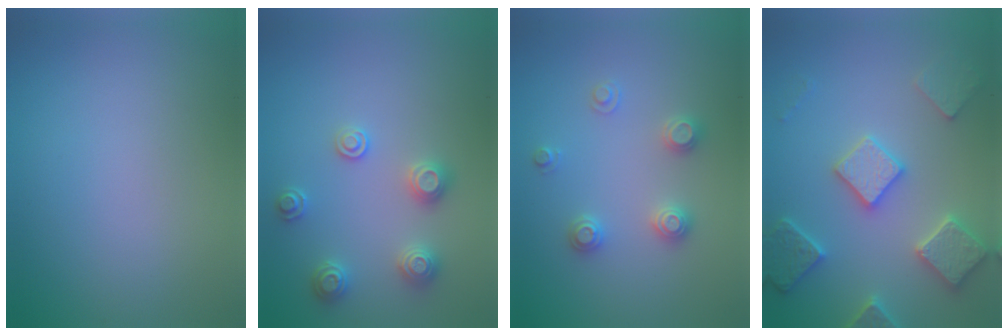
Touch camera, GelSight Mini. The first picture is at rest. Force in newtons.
{"total": 2.8, "press": 2.8, "slide": 0.5}
{"total": 2.5, "press": 2.5, "slide": 0.3}
{"total": 5.7, "press": 5.6, "slide": 1.2}